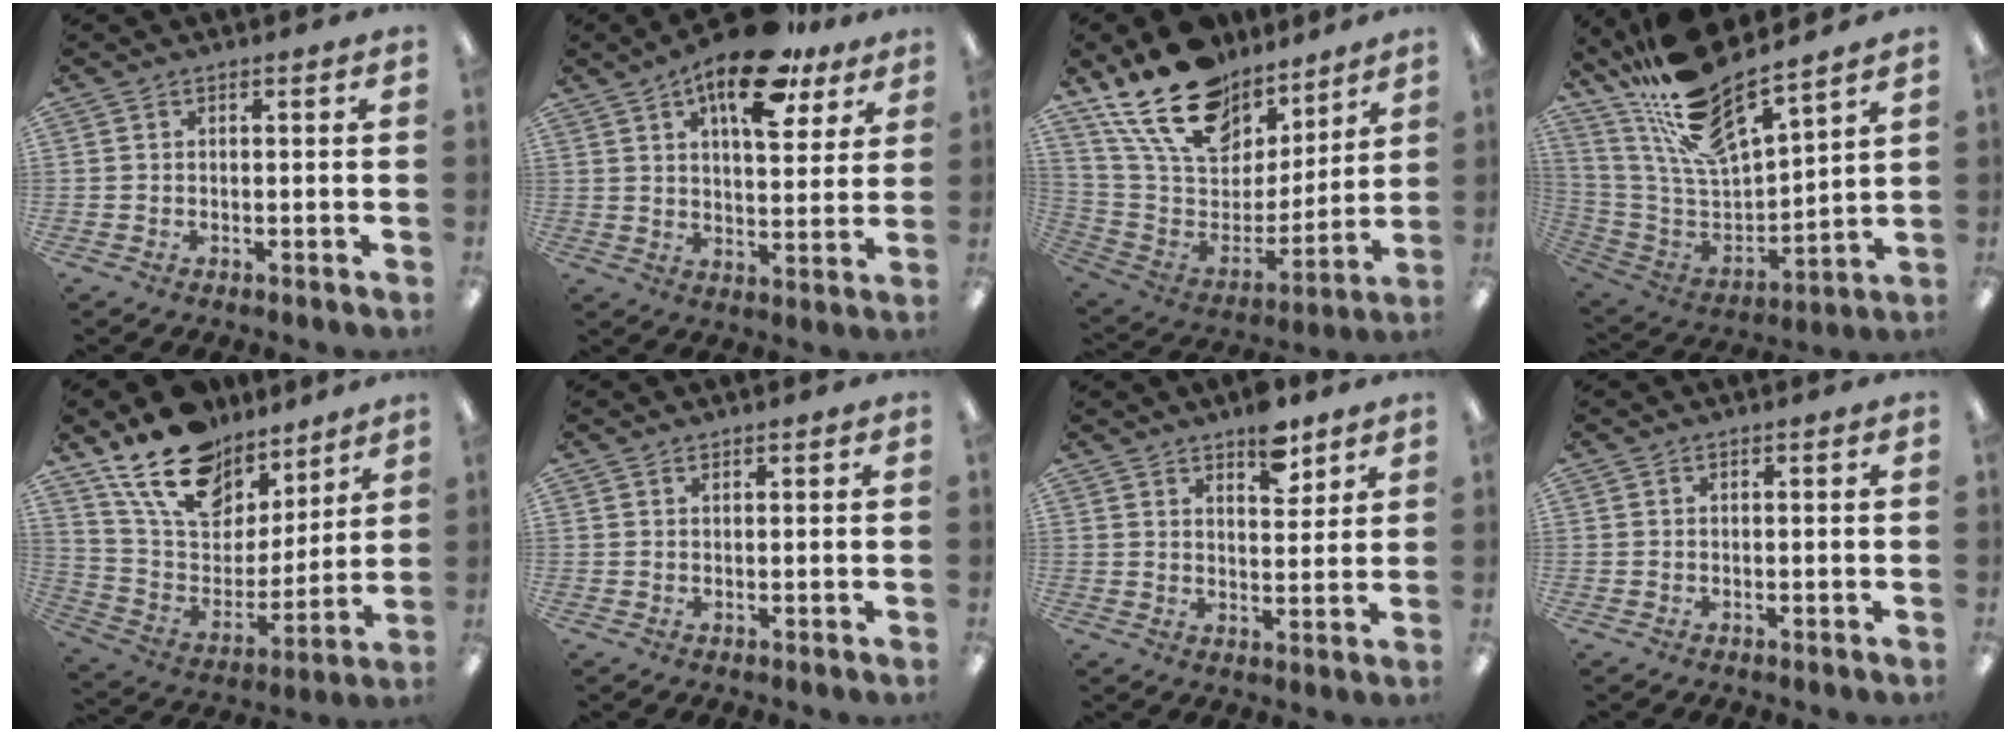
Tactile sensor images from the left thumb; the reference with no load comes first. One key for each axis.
{"total": 16.6, "fx": 10.1, "fy": 7.0, "fz": 11.1, "tx": -0.163, "ty": -0.042, "tz": 0.165}
{"total": 21.2, "fx": 15.0, "fy": 11.5, "fz": 9.7, "tx": -0.185, "ty": -0.092, "tz": 0.277}
{"total": 20.7, "fx": 17.2, "fy": 4.6, "fz": 10.5, "tx": -0.208, "ty": -0.122, "tz": 0.296}
{"total": 19.5, "fx": 14.0, "fy": 10.7, "fz": 8.3, "tx": -0.160, "ty": -0.081, "tz": 0.258}
{"total": 0.7, "fx": 0.6, "fy": 0.1, "fz": 0.1, "tx": -0.004, "ty": 0.000, "tz": 0.012}
{"total": 7.9, "fx": 5.6, "fy": 3.6, "fz": 4.3, "tx": -0.042, "ty": -0.033, "tz": 0.093}
{"total": 0.0}